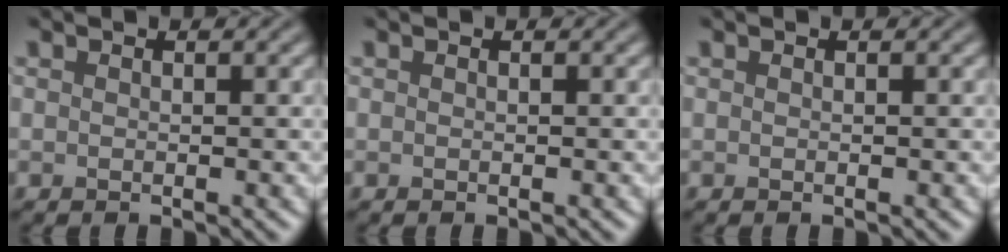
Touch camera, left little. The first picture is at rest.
{"total": 0.0}
{"total": 0.0}